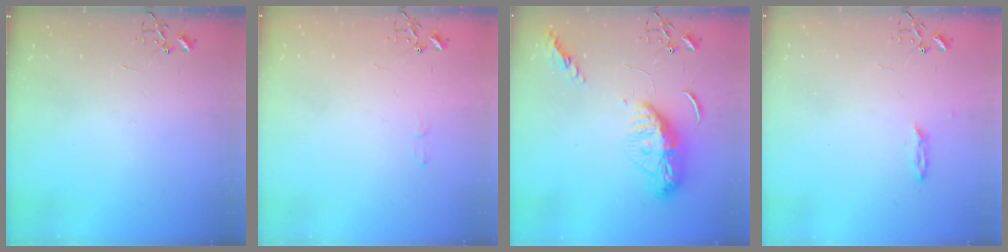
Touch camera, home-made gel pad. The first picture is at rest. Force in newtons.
{"total": 4.5, "press": 4.5, "slide": 0.4}
{"total": 13.0, "press": 13.0, "slide": 1.2}
{"total": 2.3, "press": 2.2, "slide": 0.4}